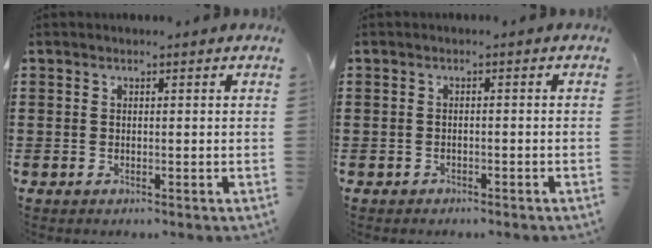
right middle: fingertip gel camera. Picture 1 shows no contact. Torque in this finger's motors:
{"motor_torque": [0.04, -0.01, 0.02, -0.01]}